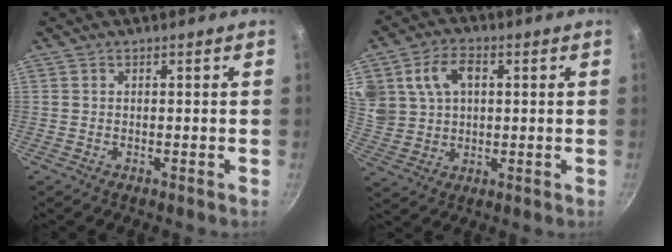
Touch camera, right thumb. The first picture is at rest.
{"total": 13.6, "force": [4.0, 10.3, 8.0], "torque": [-0.154, 0.007, 0.081]}